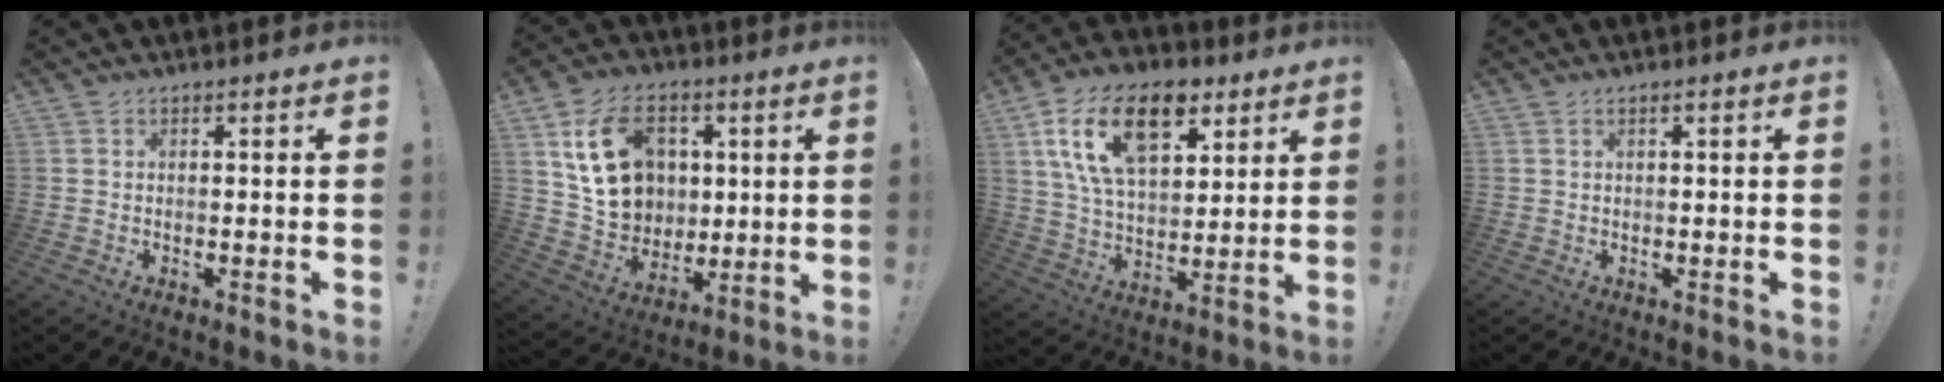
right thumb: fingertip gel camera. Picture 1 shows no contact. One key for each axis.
{"total": 17.9, "fx": 5.8, "fy": 13.9, "fz": 9.7, "tx": -0.165, "ty": -0.018, "tz": 0.117}
{"total": 19.6, "fx": 9.4, "fy": 11.3, "fz": 12.9, "tx": -0.235, "ty": -0.032, "tz": 0.168}
{"total": 1.1, "fx": 0.5, "fy": -0.1, "fz": 1.0, "tx": -0.023, "ty": 0.003, "tz": 0.008}